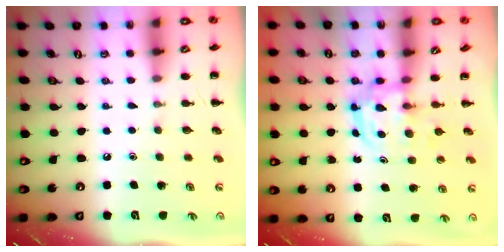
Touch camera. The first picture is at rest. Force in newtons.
{"total": 3.1, "press": 3.1, "slide": 0.4}